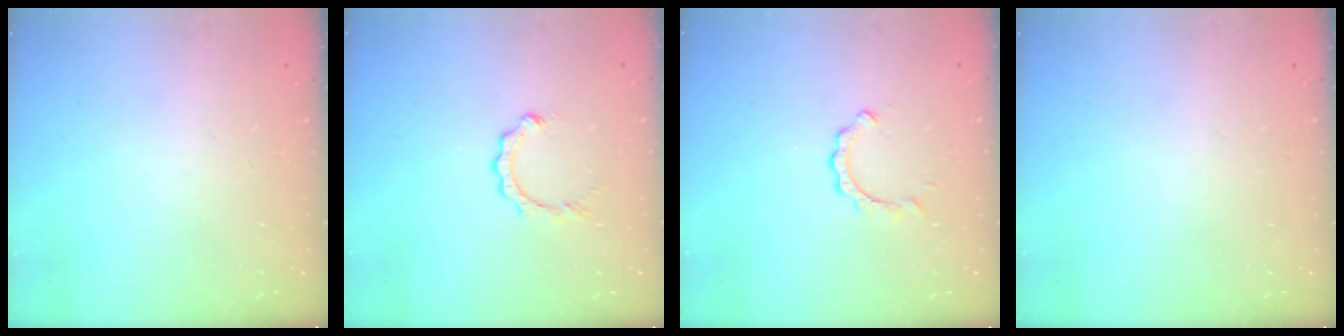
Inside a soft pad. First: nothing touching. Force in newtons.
{"total": 2.9, "press": 2.9, "slide": 0.3}
{"total": 2.7, "press": 2.7, "slide": 0.2}
{"total": 0.0}